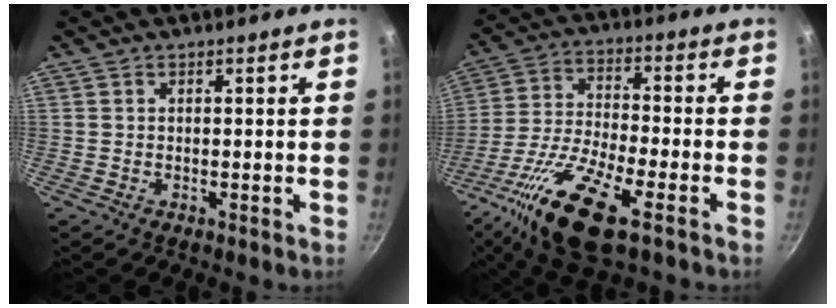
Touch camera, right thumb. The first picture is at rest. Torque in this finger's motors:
{"motor_torque": [0.30, 0.46, 1.65, -1.12, 0.16]}